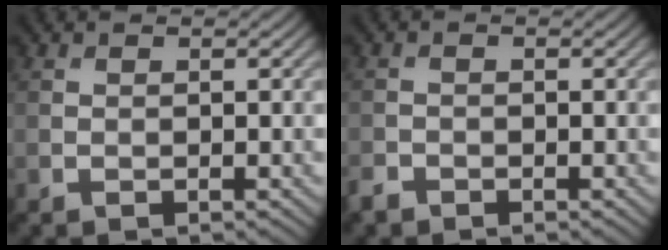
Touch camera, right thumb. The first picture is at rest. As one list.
[{"total": 1.4, "force": [-1.2, 0.7, 0.3], "torque": [-0.007, -0.002, -0.029]}]